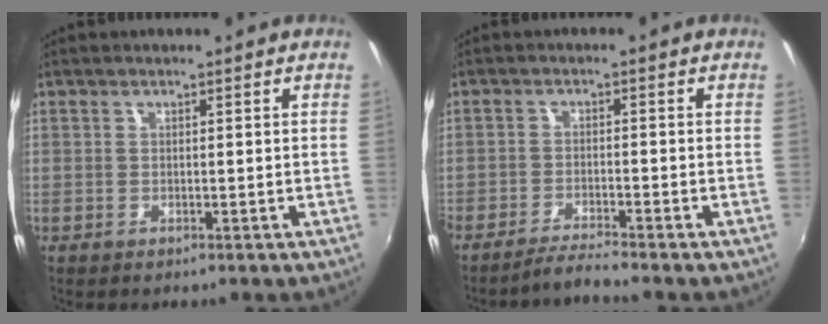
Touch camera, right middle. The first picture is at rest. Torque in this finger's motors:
{"motor_torque": [1.11, -1.03, 0.67, 0.21]}